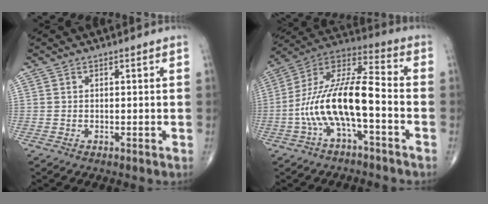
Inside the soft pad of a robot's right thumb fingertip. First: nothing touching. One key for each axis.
{"total": 15.8, "fx": -4.4, "fy": 5.2, "fz": 14.3, "tx": -0.282, "ty": 0.062, "tz": -0.085}